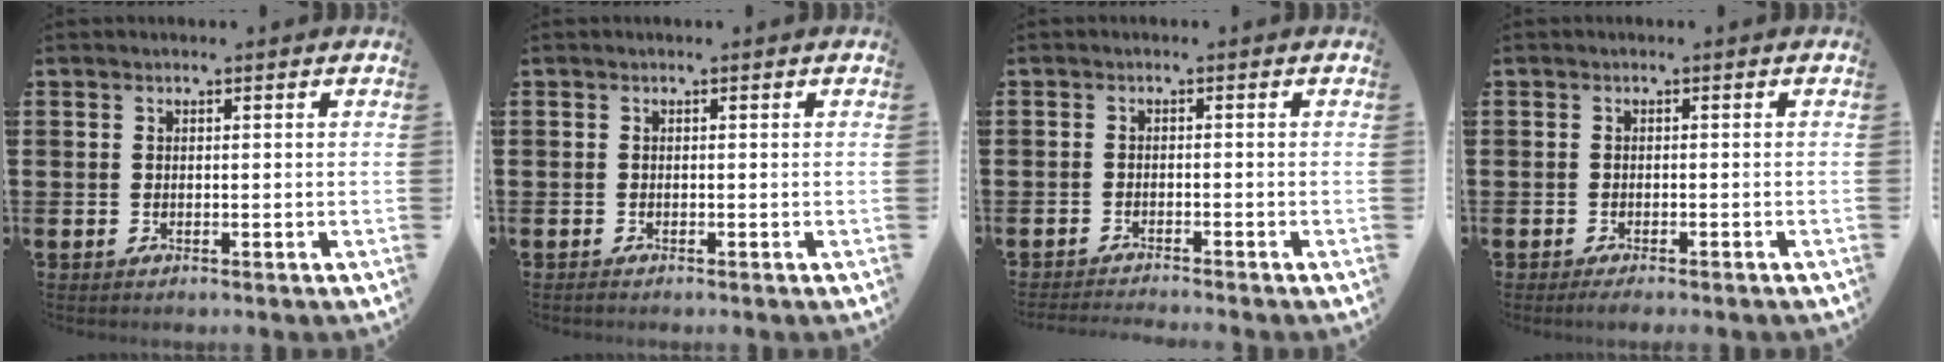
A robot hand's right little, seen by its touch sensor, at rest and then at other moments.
{"total": 0.0}
{"total": 1.3, "force": [-1.2, -0.2, 0.1], "torque": [-0.002, 0.000, -0.025]}
{"total": 0.8, "force": [-0.6, 0.0, 0.5], "torque": [-0.009, -0.003, -0.012]}